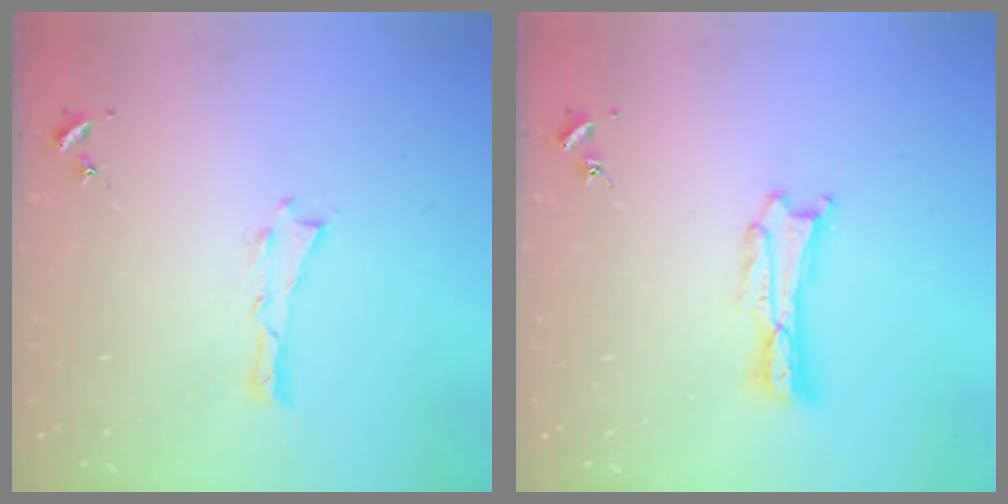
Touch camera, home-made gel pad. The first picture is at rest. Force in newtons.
{"total": 0.9, "press": 0.9, "slide": 0.2}